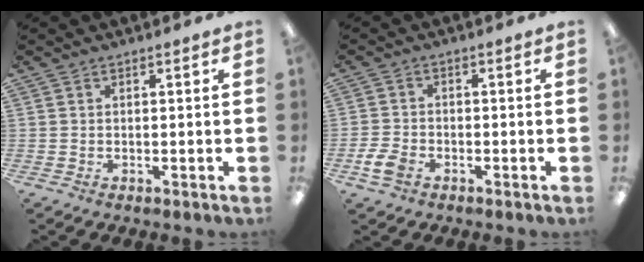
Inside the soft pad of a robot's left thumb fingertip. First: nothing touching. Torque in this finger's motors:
{"motor_torque": [-0.57, 0.61, -0.16, 0.16, 0.00]}